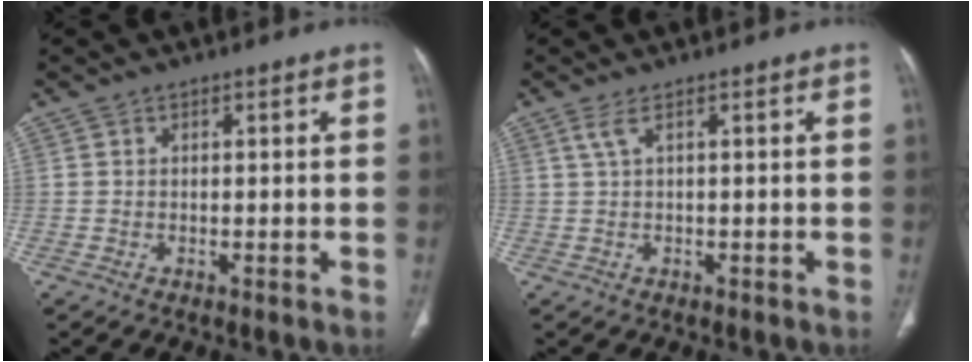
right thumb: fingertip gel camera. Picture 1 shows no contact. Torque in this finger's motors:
{"motor_torque": [0.35, 0.30, 0.44, 0.20, 0.07]}